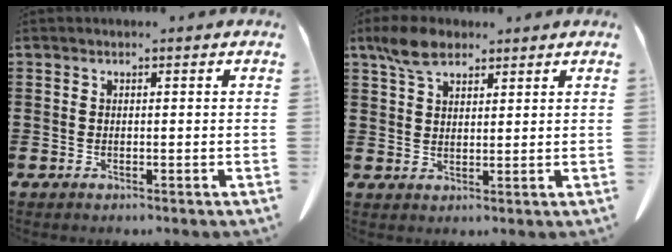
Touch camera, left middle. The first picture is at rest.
{"total": 5.0, "force": [3.4, 2.5, 2.7], "torque": [-0.055, 0.004, 0.062]}